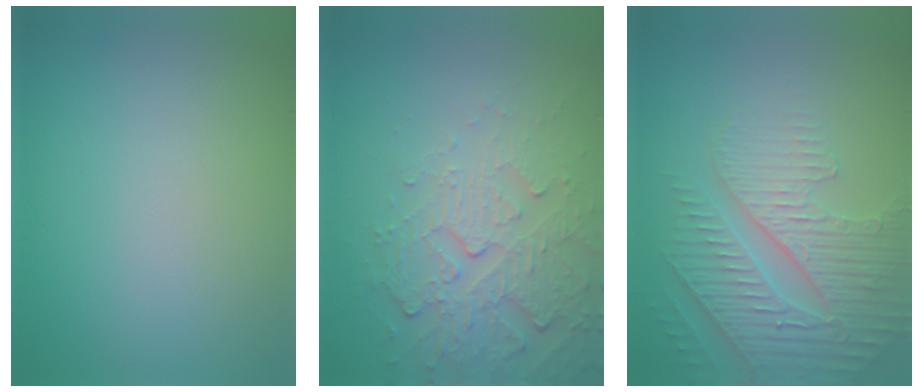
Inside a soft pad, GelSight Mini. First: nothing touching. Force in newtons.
{"total": 5.5, "press": 3.7, "slide": 4.1}
{"total": 4.8, "press": 4.4, "slide": 1.9}